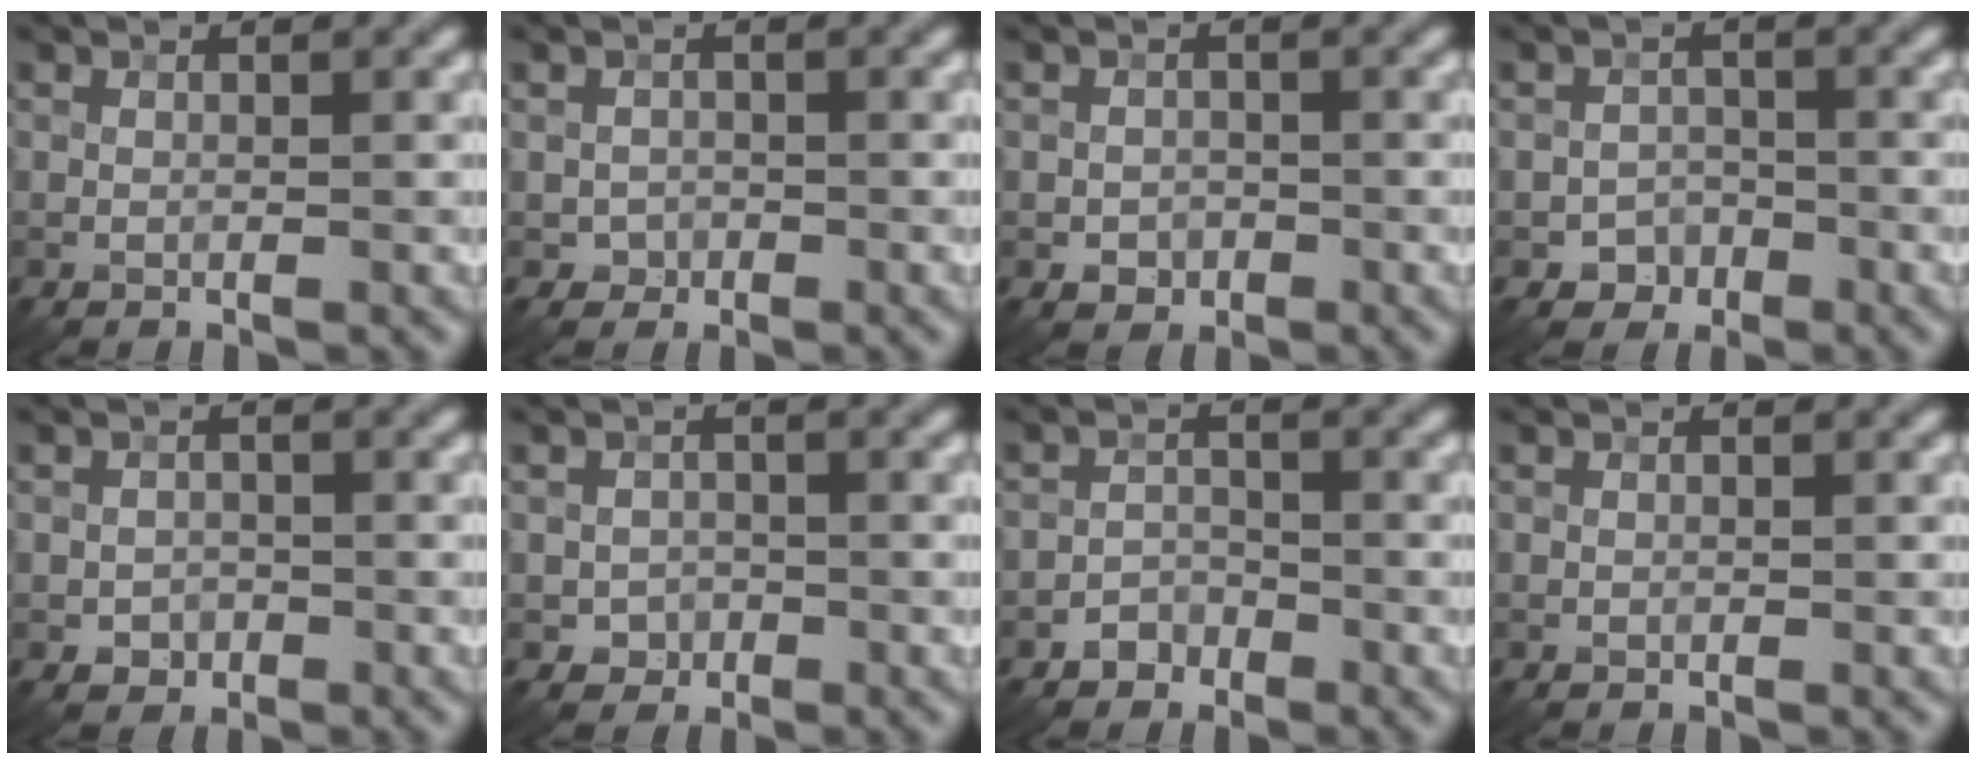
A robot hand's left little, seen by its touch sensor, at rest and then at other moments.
{"total": 1.1, "force": [-0.4, 1.1, 0.0], "torque": [0.011, 0.000, -0.009]}
{"total": 1.6, "force": [-0.7, 1.3, 0.6], "torque": [-0.004, -0.002, -0.013]}
{"total": 2.2, "force": [-1.3, 1.7, 0.2], "torque": [0.008, 0.005, -0.024]}
{"total": 1.6, "force": [-0.7, 1.3, 0.5], "torque": [-0.002, -0.002, -0.014]}
{"total": 1.5, "force": [-0.6, 1.4, 0.3], "torque": [0.006, 0.000, -0.012]}
{"total": 1.7, "force": [-1.3, 1.1, 0.1], "torque": [0.008, 0.009, -0.024]}
{"total": 0.0}